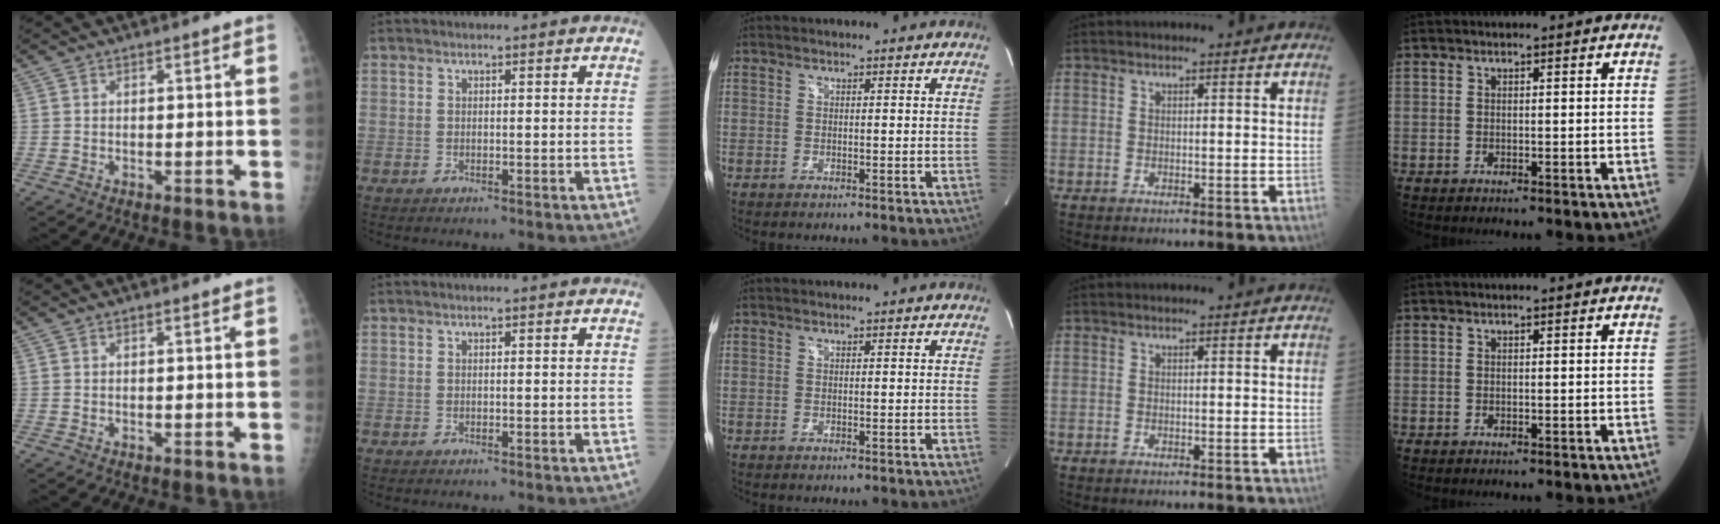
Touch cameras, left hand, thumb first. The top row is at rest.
{}